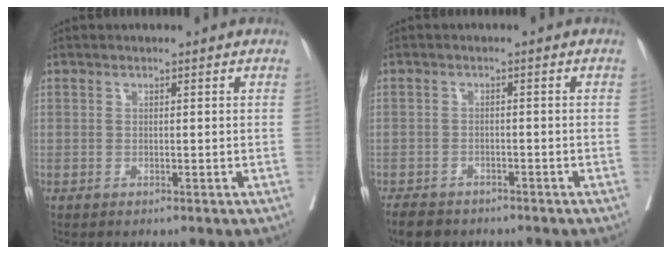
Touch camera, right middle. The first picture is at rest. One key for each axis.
{"total": 5.2, "fx": -4.2, "fy": 2.5, "fz": 1.6, "tx": -0.026, "ty": -0.003, "tz": -0.064}